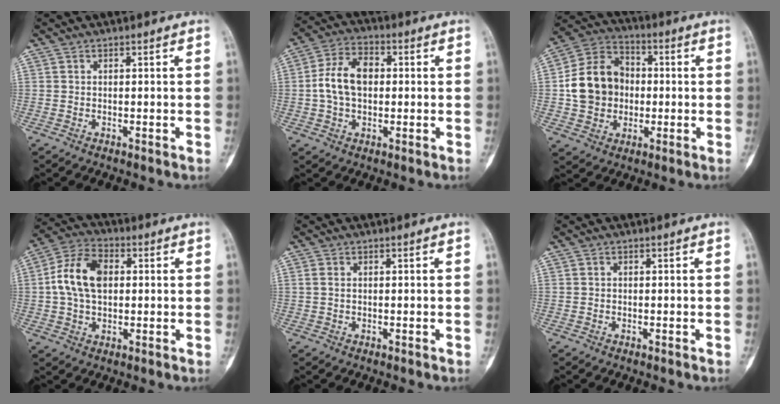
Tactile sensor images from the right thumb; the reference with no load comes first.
{"total": 9.6, "force": [0.4, 6.3, 7.2], "torque": [-0.130, 0.024, 0.003]}
{"total": 14.2, "force": [-0.3, 11.8, 7.8], "torque": [-0.120, 0.029, -0.006]}
{"total": 11.1, "force": [1.3, 7.2, 8.3], "torque": [-0.154, 0.024, 0.021]}
{"total": 0.9, "force": [0.2, 0.4, 0.8], "torque": [-0.022, -0.002, 0.003]}
{"total": 0.0}